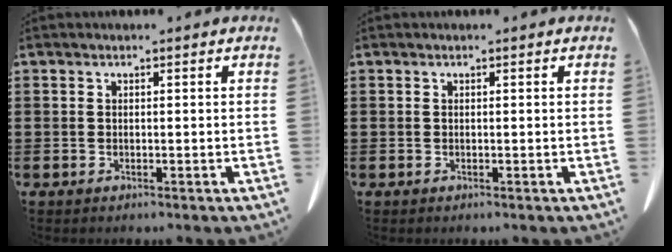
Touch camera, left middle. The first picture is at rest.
{"total": 0.0}